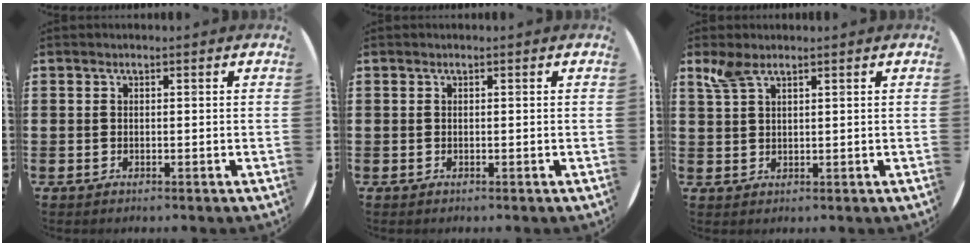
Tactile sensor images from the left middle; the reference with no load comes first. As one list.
[{"total": 0.0}, {"total": 2.5, "force": [1.9, 0.7, 1.4], "torque": [-0.034, 0.002, 0.036]}]